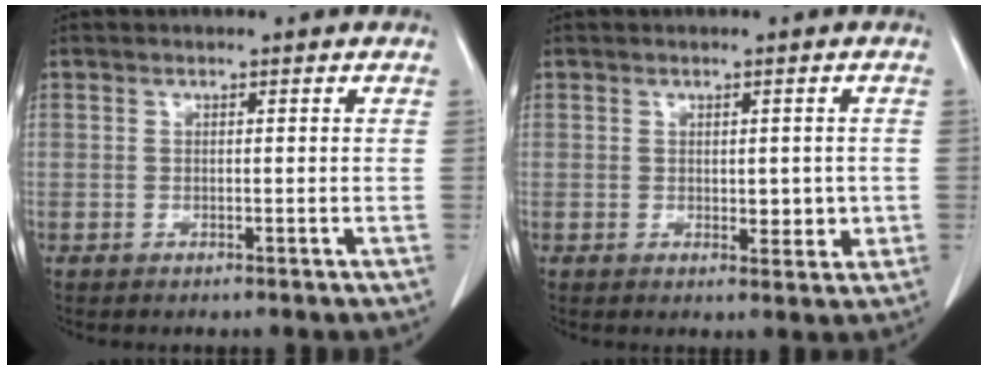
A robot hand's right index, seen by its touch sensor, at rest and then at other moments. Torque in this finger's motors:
{"motor_torque": [0.02, 0.28, 0.03, 0.01]}